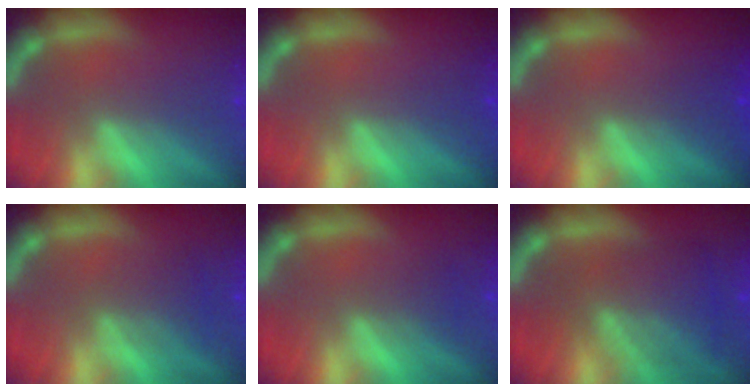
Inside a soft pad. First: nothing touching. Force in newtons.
{"total": 0.0}
{"total": 1.5}
{"total": 2.5}
{"total": 1.5}
{"total": 6.5}